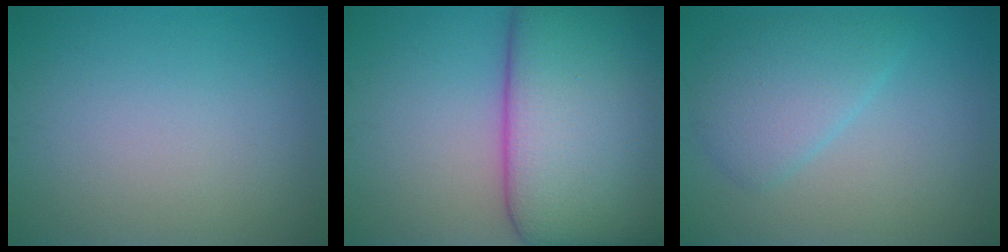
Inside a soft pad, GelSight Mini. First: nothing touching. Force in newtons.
{"total": 16.8, "press": 16.8, "slide": 0.9}
{"total": 4.0, "press": 4.0, "slide": 0.1}